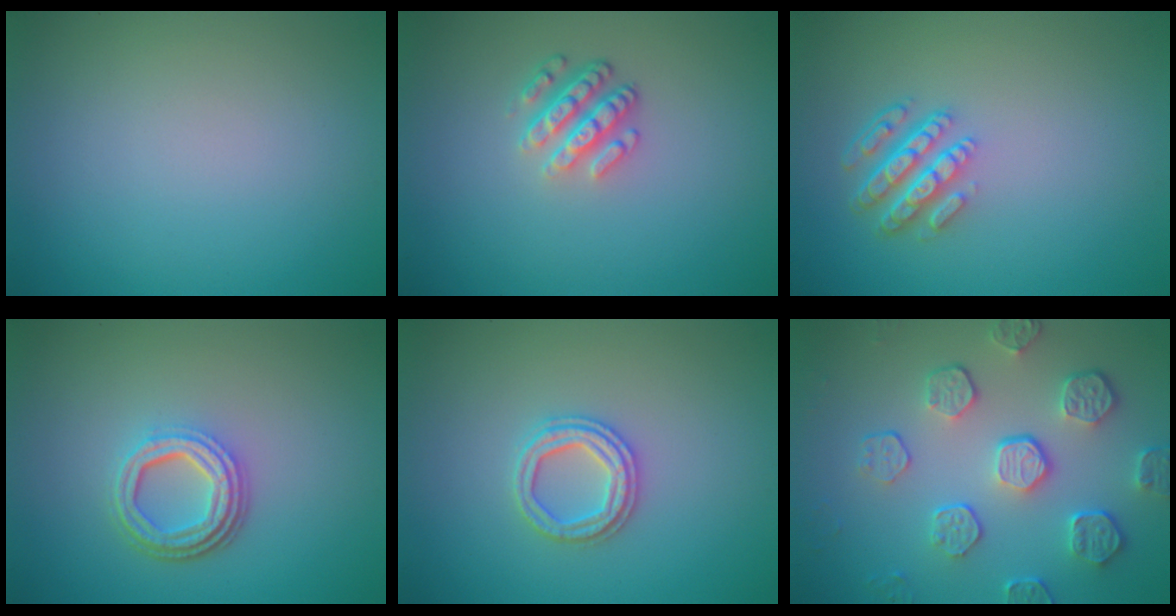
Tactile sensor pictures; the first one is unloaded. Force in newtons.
{"total": 3.5, "press": 2.7, "slide": 2.2}
{"total": 4.4, "press": 3.2, "slide": 3.0}
{"total": 4.3, "press": 3.3, "slide": 2.8}
{"total": 2.4, "press": 2.4, "slide": 0.4}
{"total": 5.8, "press": 4.2, "slide": 4.0}